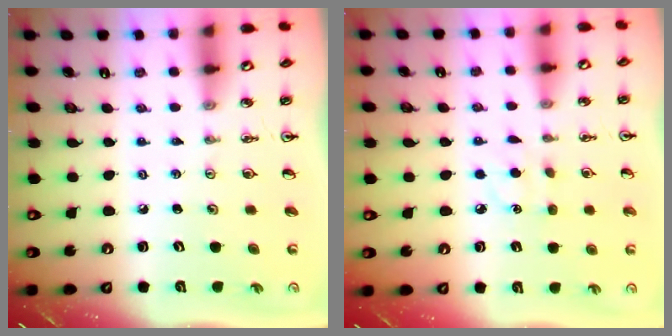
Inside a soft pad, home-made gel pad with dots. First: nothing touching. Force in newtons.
{"total": 6.1, "press": 6.1, "slide": 0.7}